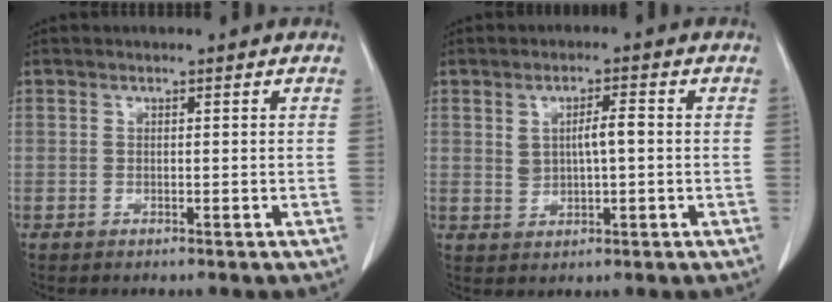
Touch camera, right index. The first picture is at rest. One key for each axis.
{"total": 4.0, "fx": 0.6, "fy": 1.3, "fz": 3.7, "tx": -0.067, "ty": 0.006, "tz": 0.015}